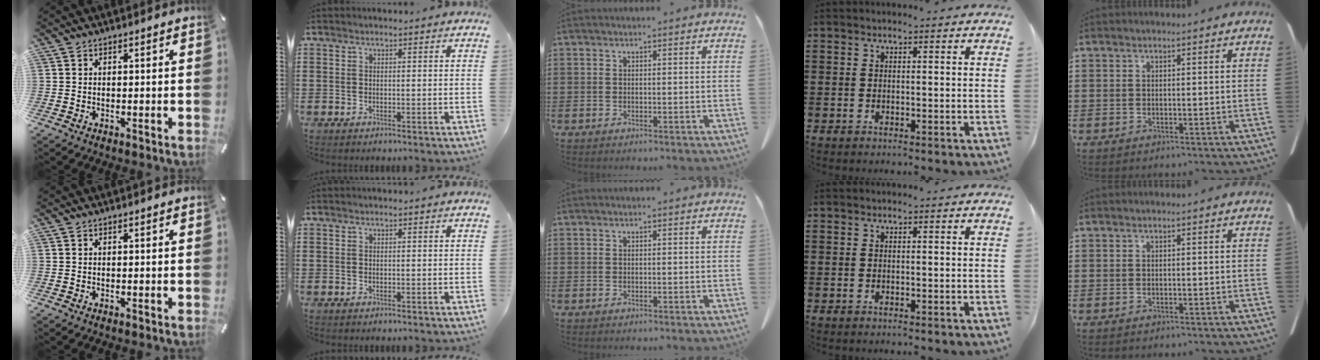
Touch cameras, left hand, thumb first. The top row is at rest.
{}